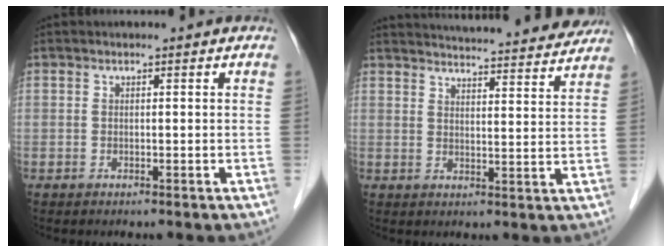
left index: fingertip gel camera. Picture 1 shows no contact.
{"total": 22.2, "force": [21.0, 2.0, 6.9], "torque": [-0.099, -0.019, 0.262]}